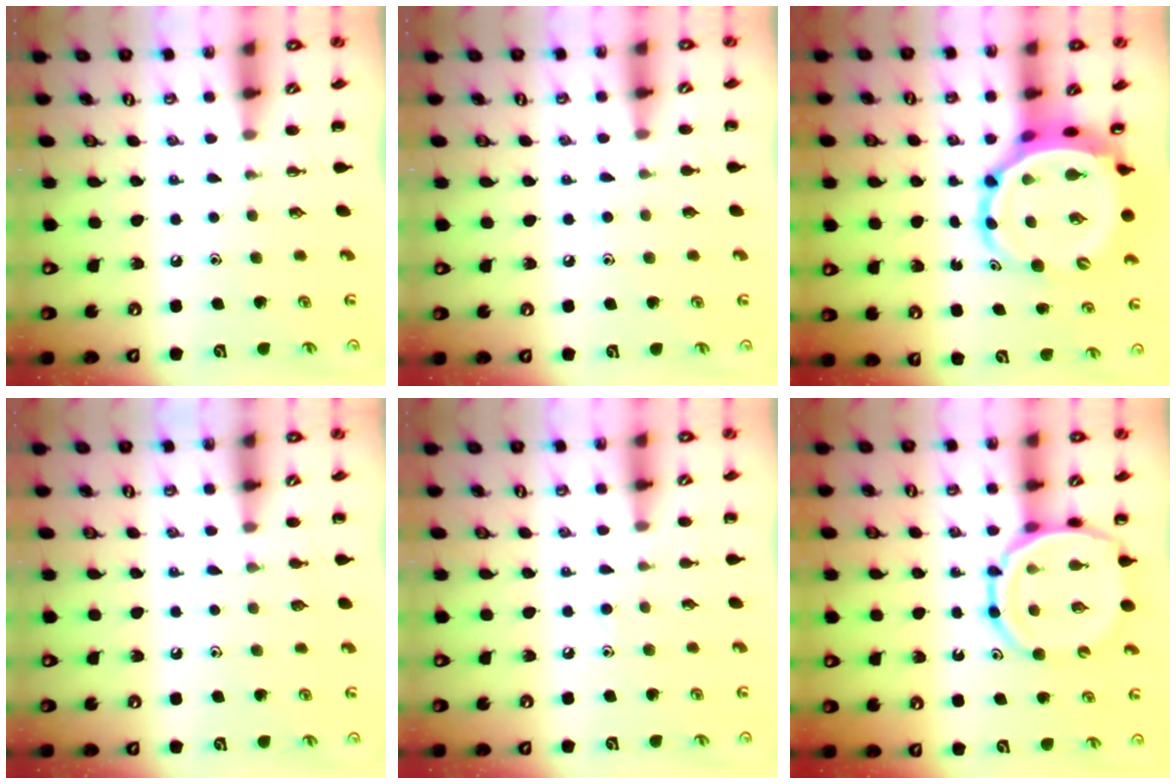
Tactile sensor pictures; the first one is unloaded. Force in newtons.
{"total": 5.3, "press": 5.0, "slide": 1.7}
{"total": 9.0, "press": 8.6, "slide": 2.4}
{"total": 4.2, "press": 3.9, "slide": 1.6}
{"total": 5.3, "press": 4.9, "slide": 2.1}
{"total": 13.4, "press": 13.0, "slide": 3.2}